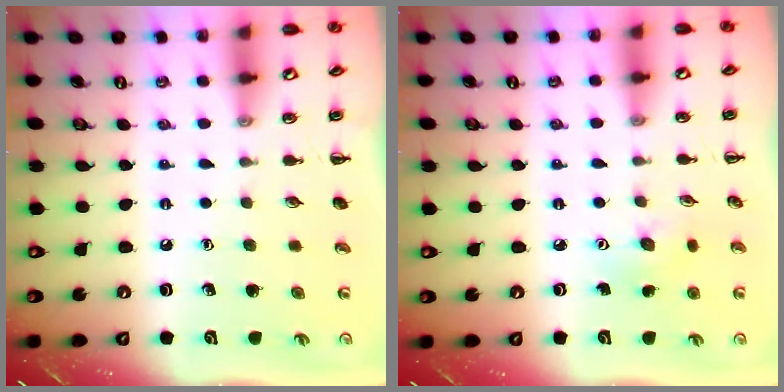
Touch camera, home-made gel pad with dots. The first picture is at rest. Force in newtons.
{"total": 3.7, "press": 3.6, "slide": 0.9}